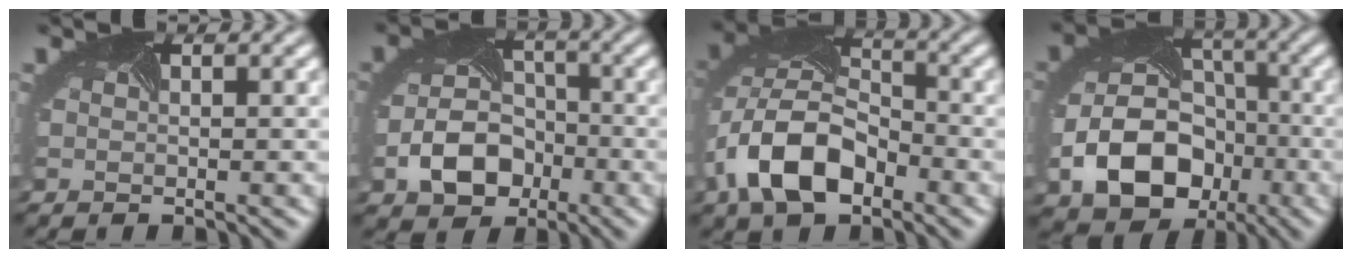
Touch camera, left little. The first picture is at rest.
{"total": 5.6, "force": [-2.5, 4.1, 2.8], "torque": [-0.055, -0.016, -0.040]}
{"total": 8.8, "force": [-3.8, 5.3, 5.9], "torque": [-0.131, -0.010, -0.076]}
{"total": 9.4, "force": [-3.3, 6.9, 5.5], "torque": [-0.108, -0.027, -0.052]}